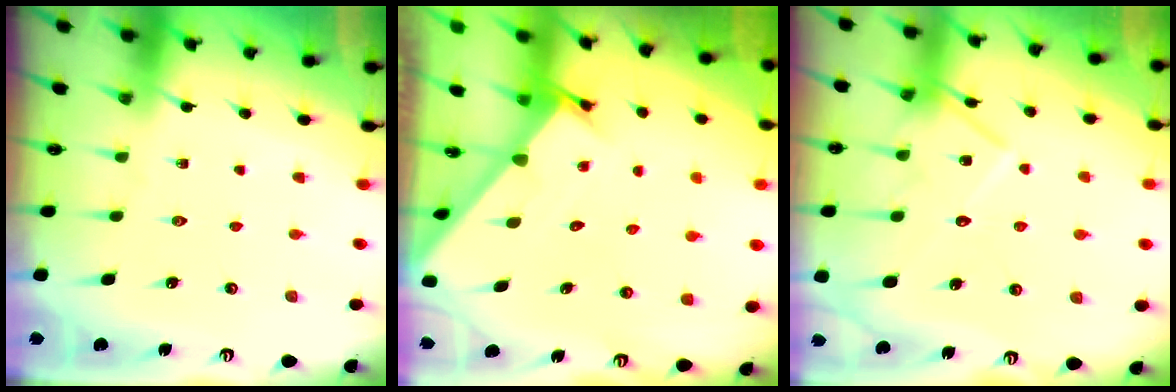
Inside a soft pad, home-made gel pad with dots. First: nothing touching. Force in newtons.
{"total": 1.7, "press": 1.7, "slide": 0.1}
{"total": 14.0, "press": 14.0, "slide": 0.9}